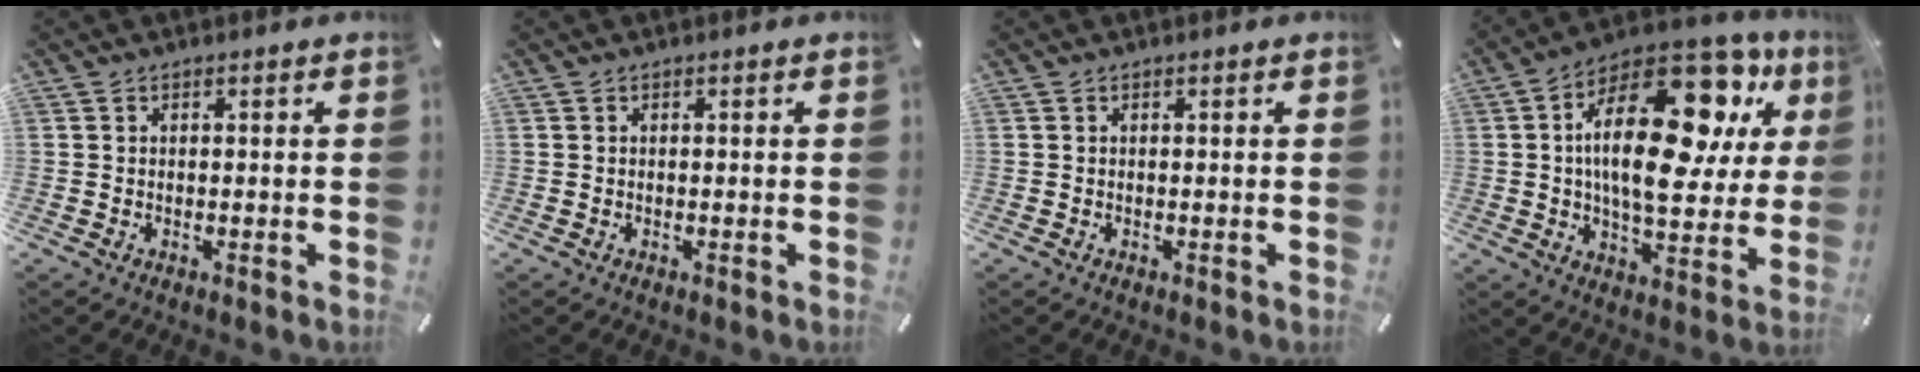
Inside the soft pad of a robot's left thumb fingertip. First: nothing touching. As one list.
[{"total": 0.0}, {"total": 0.0}, {"total": 26.8, "force": [8.4, 13.0, 21.9], "torque": [-0.360, -0.048, 0.136]}]